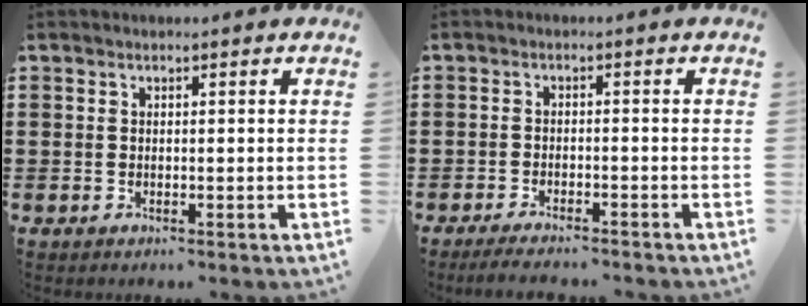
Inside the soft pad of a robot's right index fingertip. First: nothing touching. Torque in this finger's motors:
{"motor_torque": [1.60, 0.54, 0.08, 0.06]}